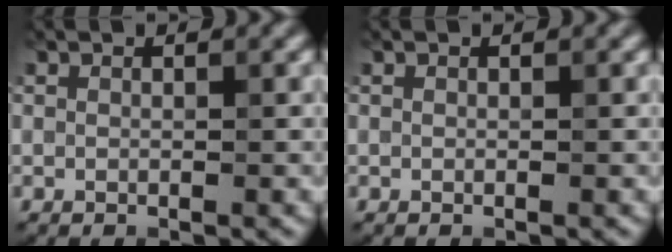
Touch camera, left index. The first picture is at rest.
{"total": 0.0}